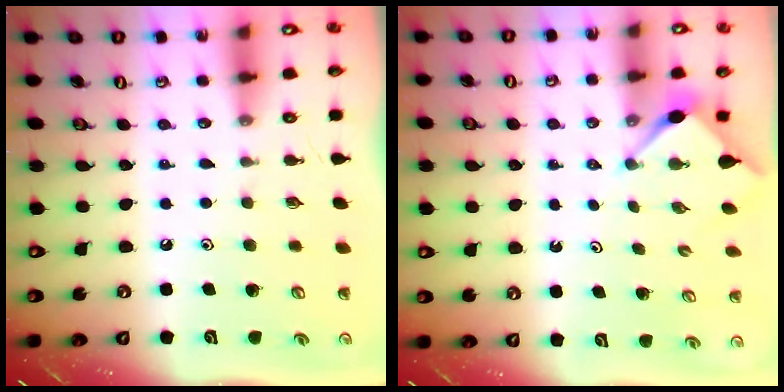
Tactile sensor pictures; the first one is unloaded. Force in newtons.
{"total": 2.9, "press": 2.9, "slide": 0.3}